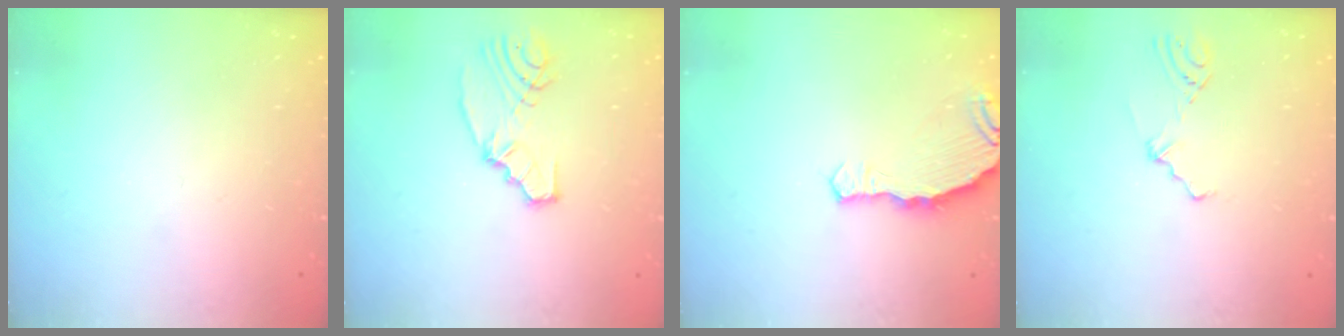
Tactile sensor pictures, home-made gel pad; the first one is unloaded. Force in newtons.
{"total": 7.3, "press": 6.3, "slide": 3.6}
{"total": 8.2, "press": 6.5, "slide": 5.1}
{"total": 2.1, "press": 1.1, "slide": 1.8}